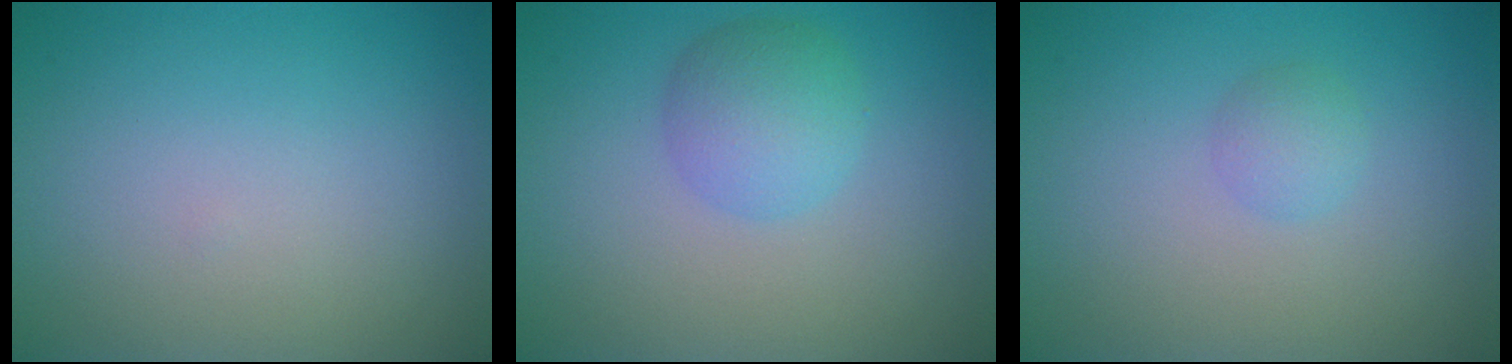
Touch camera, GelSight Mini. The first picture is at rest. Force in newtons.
{"total": 3.4, "press": 3.4, "slide": 0.1}
{"total": 1.3, "press": 1.3, "slide": 0.1}